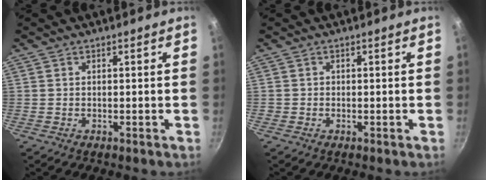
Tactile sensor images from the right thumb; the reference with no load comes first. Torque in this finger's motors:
{"motor_torque": [0.17, 0.04, 0.35, 0.33, 0.02]}